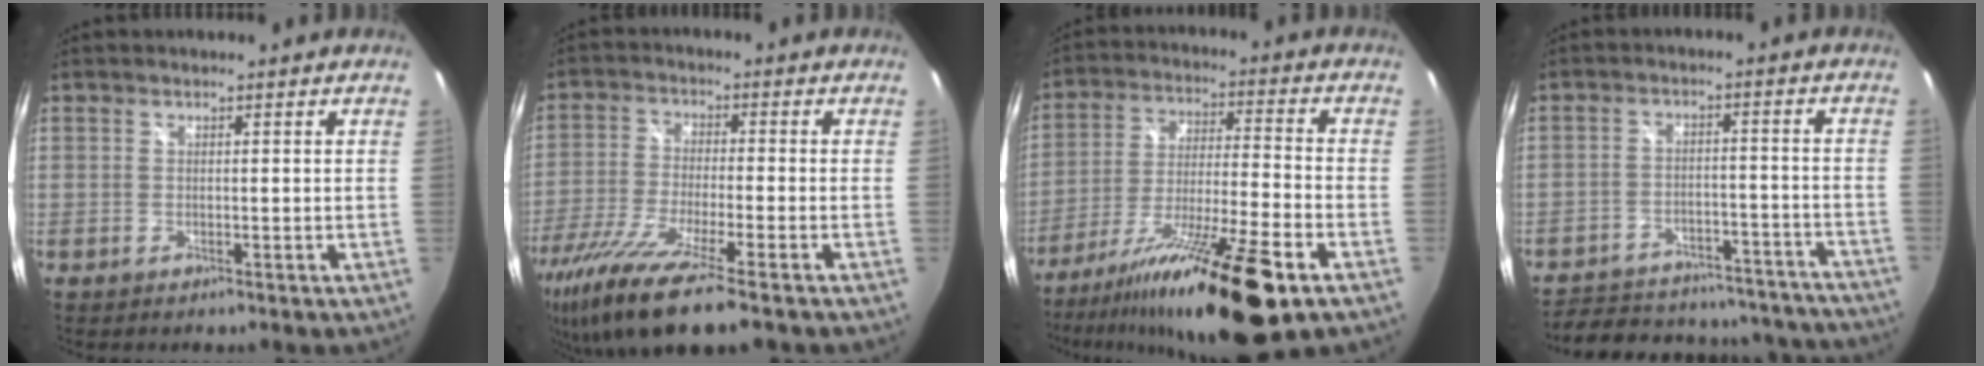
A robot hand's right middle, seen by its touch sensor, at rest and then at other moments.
{"total": 16.3, "force": [-11.6, 1.6, 11.3], "torque": [-0.237, -0.059, -0.211]}
{"total": 21.4, "force": [-14.3, 1.6, 15.8], "torque": [-0.281, -0.033, -0.240]}
{"total": 28.4, "force": [-24.5, 10.0, 10.2], "torque": [-0.204, 0.020, -0.294]}